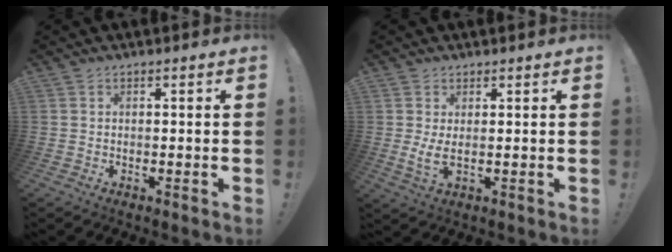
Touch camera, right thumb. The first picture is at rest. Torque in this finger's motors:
{"motor_torque": [0.67, 0.66, 0.34, -0.03, 0.07]}